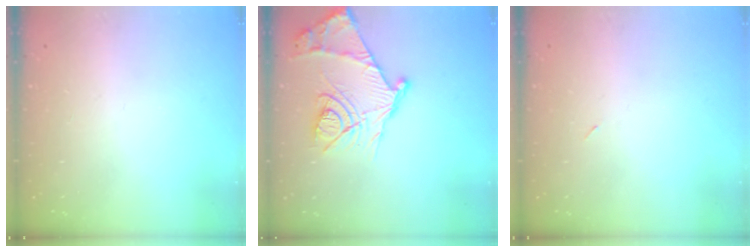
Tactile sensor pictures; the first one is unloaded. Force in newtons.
{"total": 18.9, "press": 18.8, "slide": 1.6}
{"total": 2.3, "press": 1.9, "slide": 1.2}